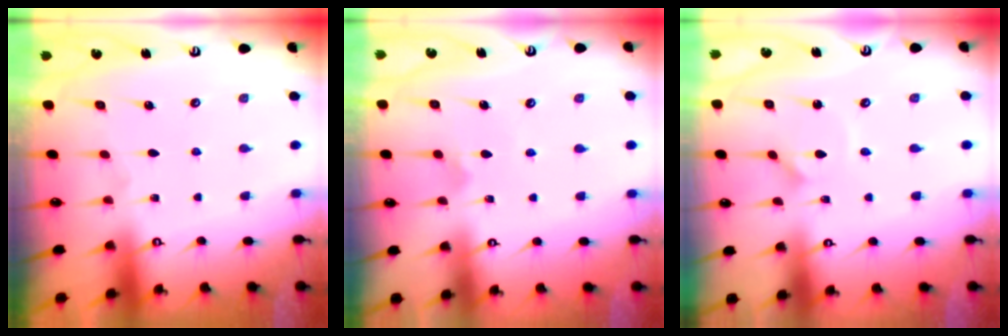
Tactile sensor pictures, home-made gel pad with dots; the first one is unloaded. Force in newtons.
{"total": 3.8, "press": 3.8, "slide": 0.4}
{"total": 1.2, "press": 1.2, "slide": 0.1}